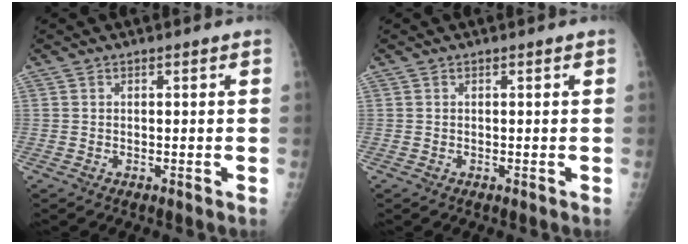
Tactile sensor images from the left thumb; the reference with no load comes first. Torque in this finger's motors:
{"motor_torque": [-0.04, 0.11, -0.16, -0.08, 0.00]}